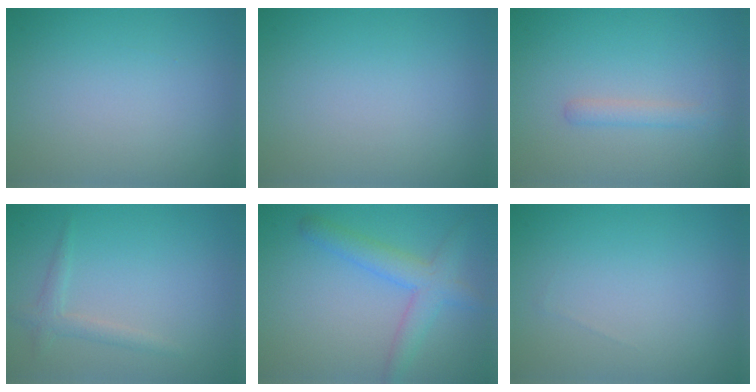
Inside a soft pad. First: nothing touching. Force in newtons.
{"total": 0.0}
{"total": 1.4, "press": 1.4, "slide": 0.0}
{"total": 1.5, "press": 1.5, "slide": 0.0}
{"total": 3.6, "press": 3.6, "slide": 0.1}
{"total": 0.0}